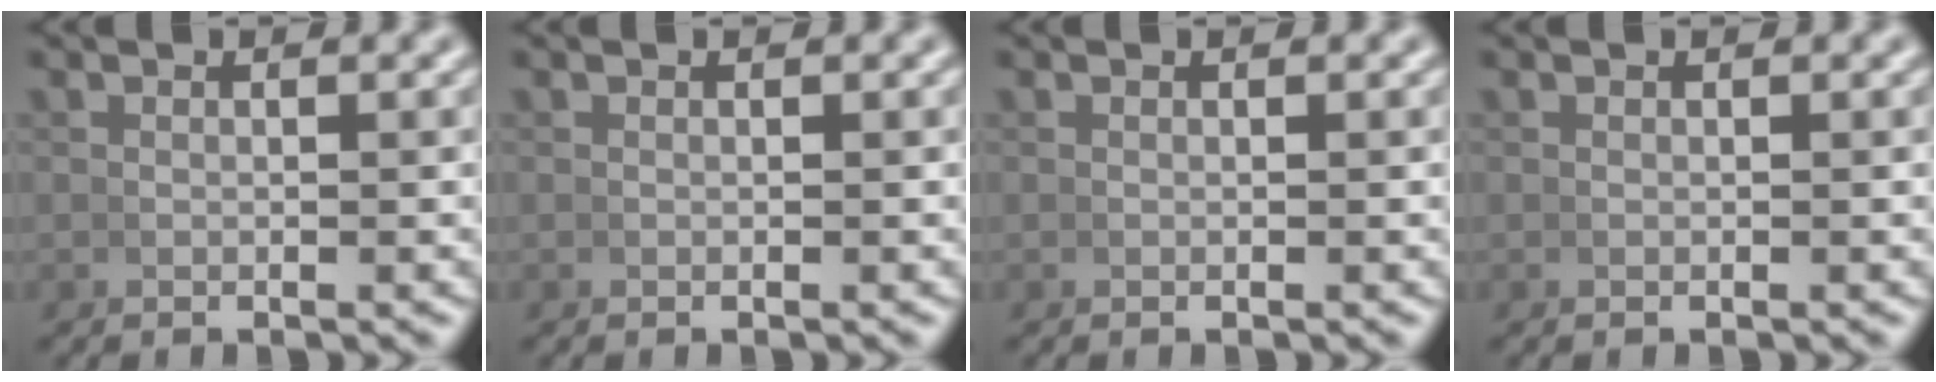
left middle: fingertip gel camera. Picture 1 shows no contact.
{"total": 0.0}
{"total": 0.0}
{"total": 0.0}